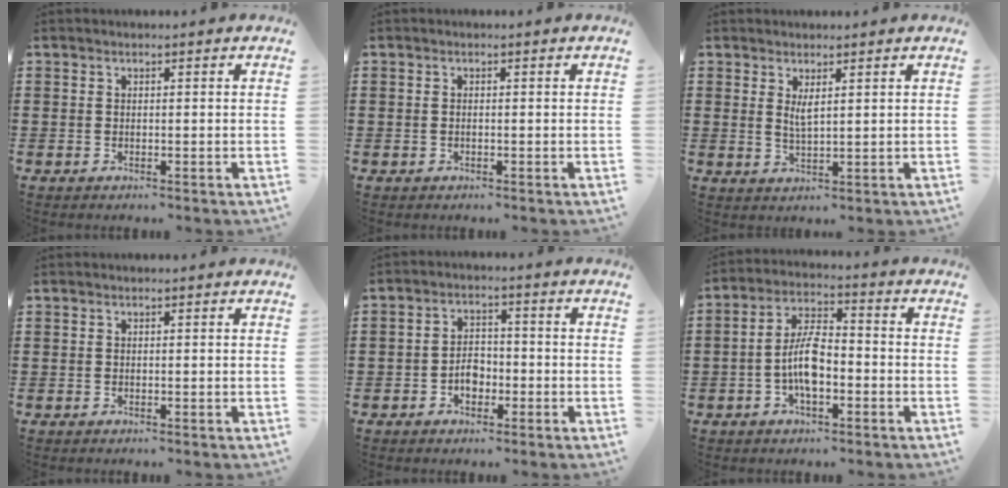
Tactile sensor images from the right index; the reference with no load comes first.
{"total": 0.0}
{"total": 2.5, "force": [1.3, 0.6, 2.1], "torque": [-0.043, 0.002, 0.021]}
{"total": 0.0}
{"total": 3.7, "force": [-1.4, 2.6, 2.2], "torque": [-0.037, 0.002, -0.028]}
{"total": 7.5, "force": [-2.0, 3.2, 6.6], "torque": [-0.146, 0.001, -0.044]}